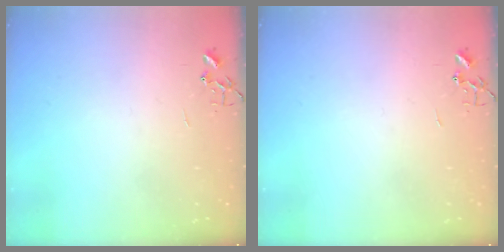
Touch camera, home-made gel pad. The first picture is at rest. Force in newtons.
{"total": 0.0}